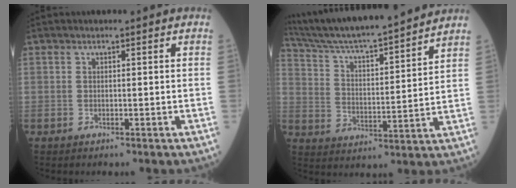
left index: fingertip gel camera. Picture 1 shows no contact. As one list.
[{"total": 19.7, "force": [18.0, 0.3, 8.2], "torque": [-0.149, 0.005, 0.285]}]